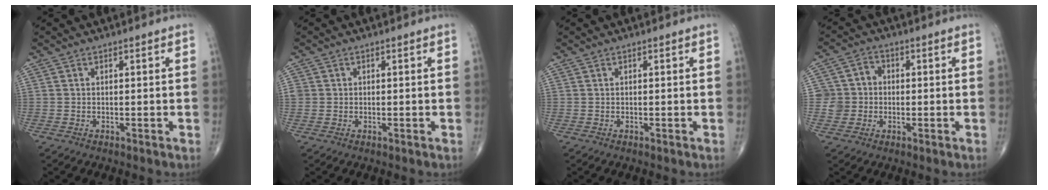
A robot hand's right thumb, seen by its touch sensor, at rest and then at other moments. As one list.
[{"total": 1.3, "force": [0.1, 1.3, 0.3], "torque": [0.005, 0.003, 0.002]}, {"total": 0.0}, {"total": 5.7, "force": [-0.4, 5.5, 1.2], "torque": [0.006, 0.014, -0.015]}]